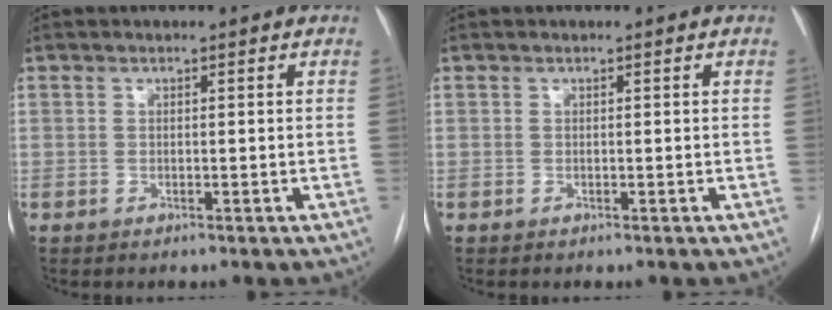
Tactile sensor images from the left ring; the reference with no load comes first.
{"total": 0.0}